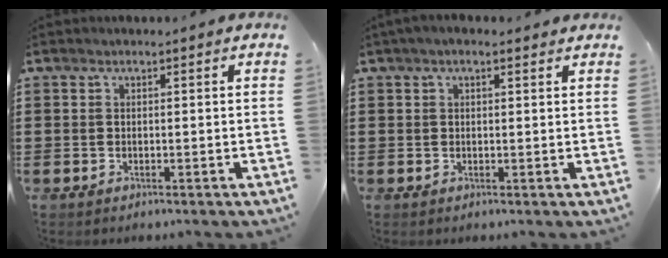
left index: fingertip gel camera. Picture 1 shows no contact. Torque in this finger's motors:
{"motor_torque": [1.02, -1.11, 0.39, 0.09]}